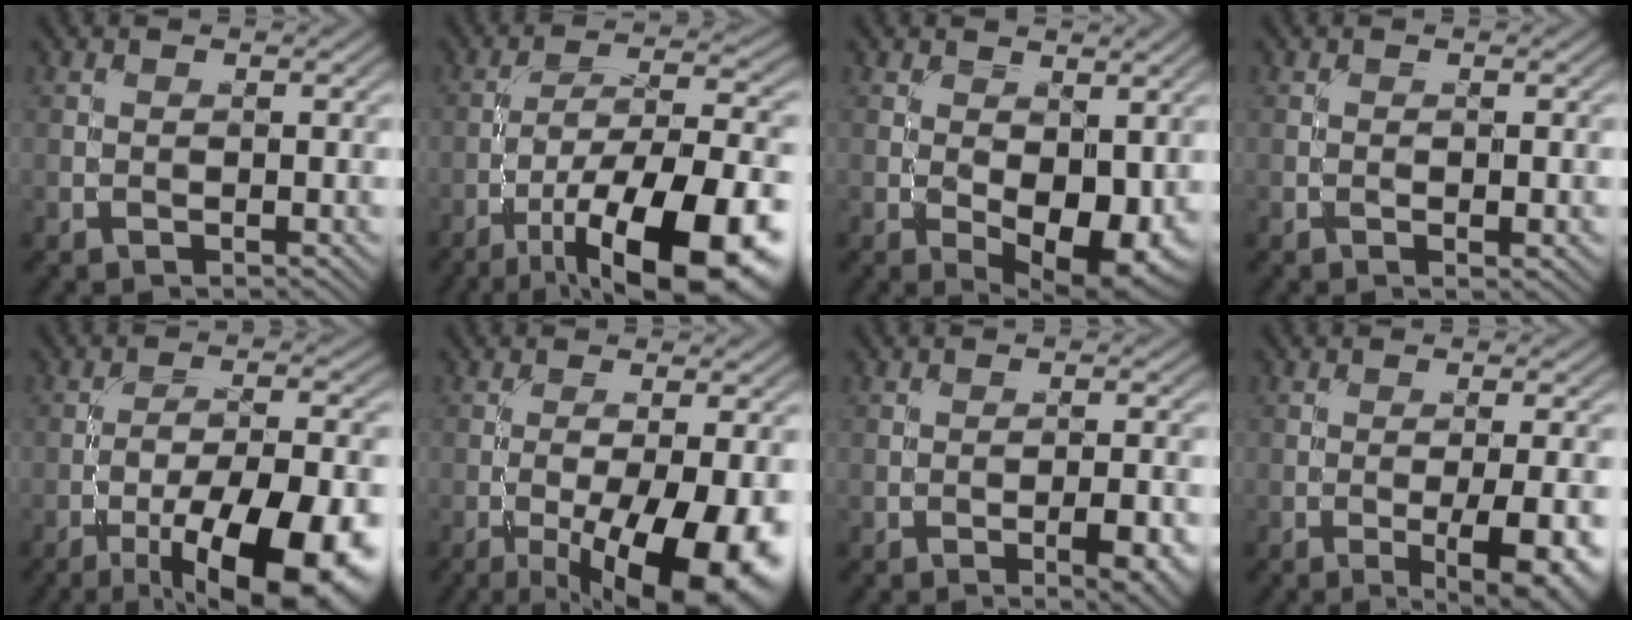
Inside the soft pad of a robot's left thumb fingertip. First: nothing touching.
{"total": 17.9, "force": [-9.4, 6.0, 14.1], "torque": [-0.218, -0.012, -0.148]}
{"total": 7.8, "force": [-1.3, 4.1, 6.5], "torque": [-0.104, -0.019, -0.013]}
{"total": 1.3, "force": [-0.3, 0.4, 1.2], "torque": [-0.019, 0.001, -0.006]}
{"total": 16.3, "force": [-8.7, 5.2, 12.8], "torque": [-0.189, -0.014, -0.129]}
{"total": 14.2, "force": [-5.9, 4.3, 12.1], "torque": [-0.182, -0.018, -0.079]}
{"total": 5.2, "force": [-2.4, 1.4, 4.4], "torque": [-0.068, 0.008, -0.026]}
{"total": 7.9, "force": [-3.1, 2.1, 6.9], "torque": [-0.096, -0.001, -0.031]}